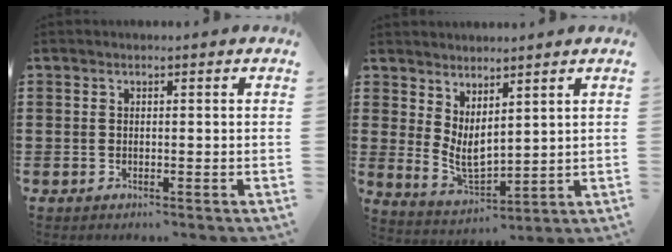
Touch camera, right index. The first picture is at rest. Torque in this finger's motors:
{"motor_torque": [1.04, 1.09, 0.12, 0.03]}